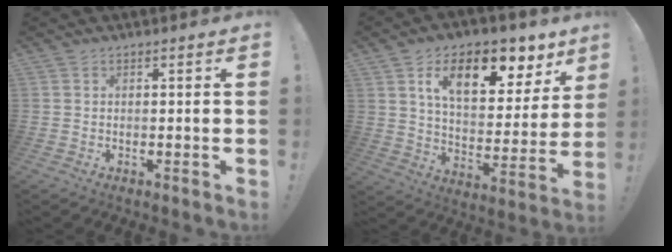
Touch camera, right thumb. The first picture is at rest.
{"total": 16.7, "force": [9.3, 7.7, 11.6], "torque": [-0.179, -0.049, 0.153]}